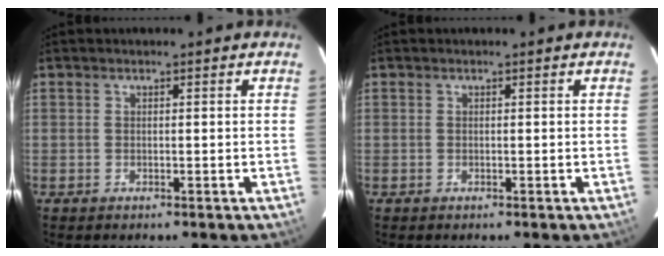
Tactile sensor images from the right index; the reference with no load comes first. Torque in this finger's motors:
{"motor_torque": [0.02, 0.00, 0.03, 0.01]}